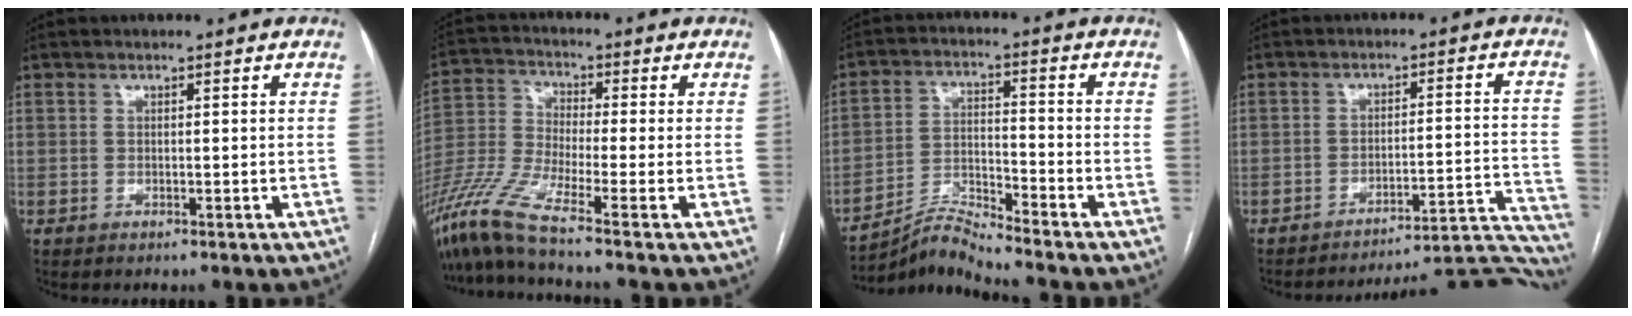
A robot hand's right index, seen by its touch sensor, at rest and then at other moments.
{"total": 10.7, "force": [-8.3, -2.1, 6.4], "torque": [-0.150, -0.020, -0.164]}
{"total": 7.2, "force": [-6.9, -1.9, 1.3], "torque": [-0.038, 0.003, -0.125]}
{"total": 19.0, "force": [-18.9, -0.5, 2.3], "torque": [0.027, 0.027, -0.231]}